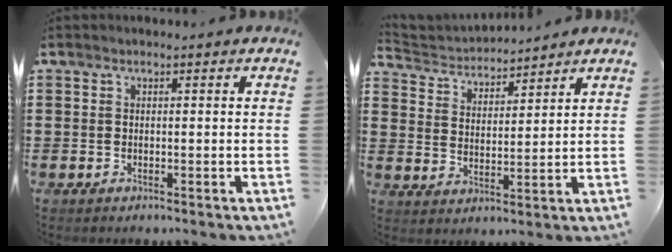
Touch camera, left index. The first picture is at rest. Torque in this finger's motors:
{"motor_torque": [1.12, -1.02, -0.01, 0.05]}